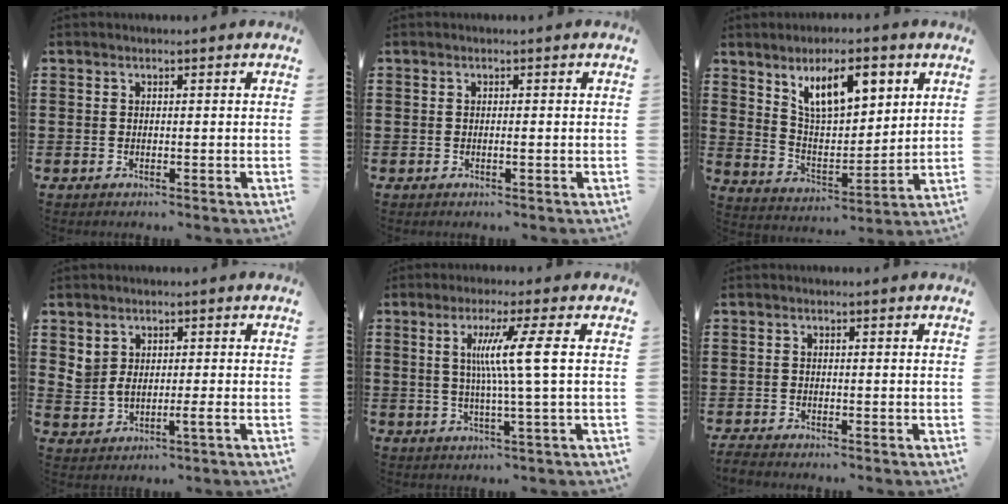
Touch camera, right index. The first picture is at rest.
{"total": 0.5, "force": [-0.2, -0.1, 0.5], "torque": [-0.008, -0.005, -0.002]}
{"total": 10.1, "force": [5.6, 4.0, 7.4], "torque": [-0.143, -0.002, 0.097]}
{"total": 2.9, "force": [0.4, 2.1, 1.9], "torque": [-0.053, 0.001, 0.005]}
{"total": 8.1, "force": [1.2, -1.2, 7.9], "torque": [-0.153, -0.001, 0.008]}
{"total": 1.2, "force": [-1.2, 0.0, 0.1], "torque": [-0.006, -0.003, -0.024]}